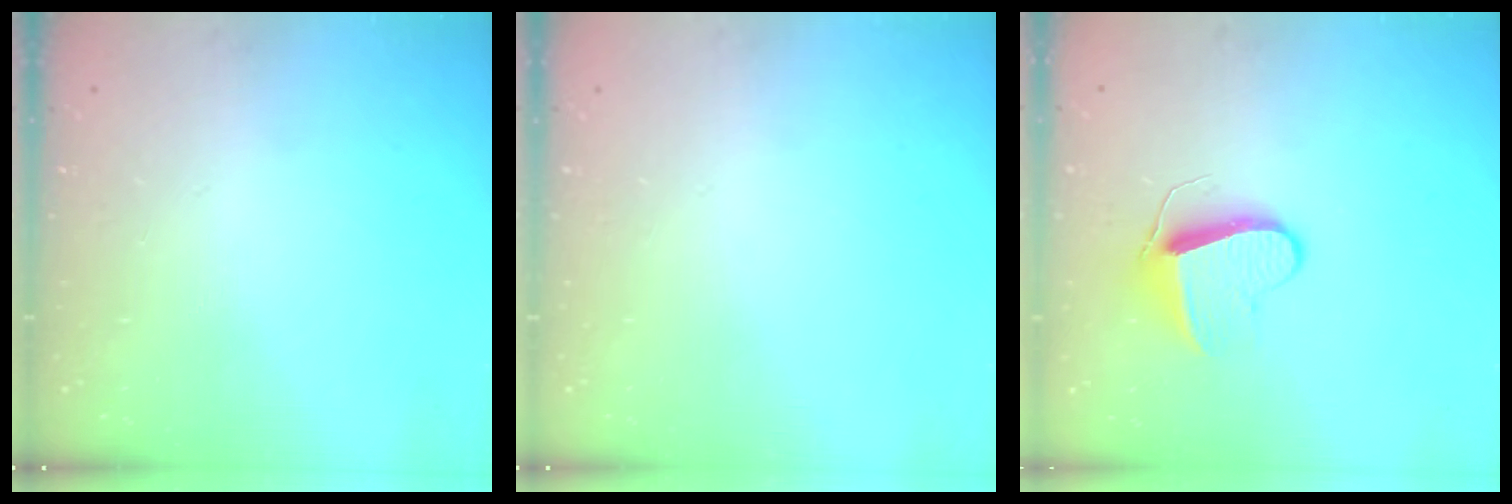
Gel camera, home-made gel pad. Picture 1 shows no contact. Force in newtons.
{"total": 0.0}
{"total": 9.4, "press": 9.4, "slide": 0.7}